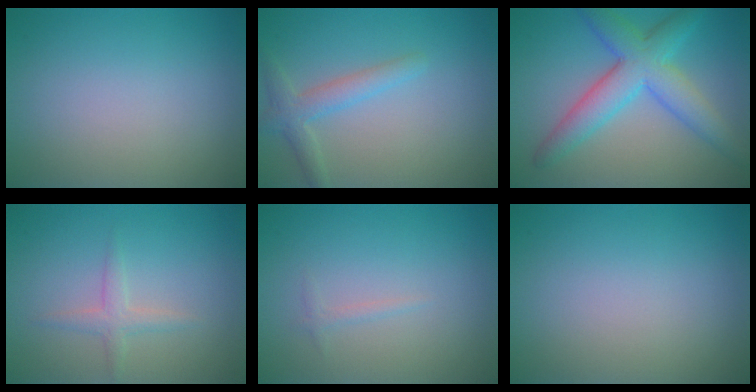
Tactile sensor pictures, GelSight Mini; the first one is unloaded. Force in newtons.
{"total": 2.5, "press": 2.5, "slide": 0.1}
{"total": 6.3, "press": 6.3, "slide": 0.1}
{"total": 1.6, "press": 1.6, "slide": 0.1}
{"total": 0.6, "press": 0.6, "slide": 0.1}
{"total": 0.0}